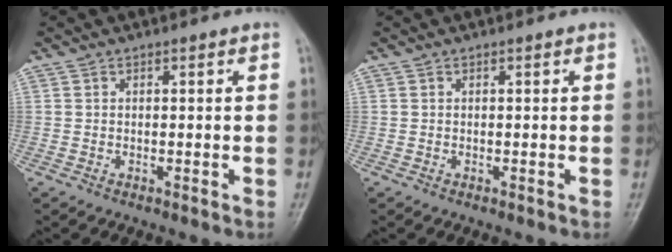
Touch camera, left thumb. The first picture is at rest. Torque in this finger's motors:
{"motor_torque": [-0.09, 0.09, -0.02, -0.03, 0.00]}